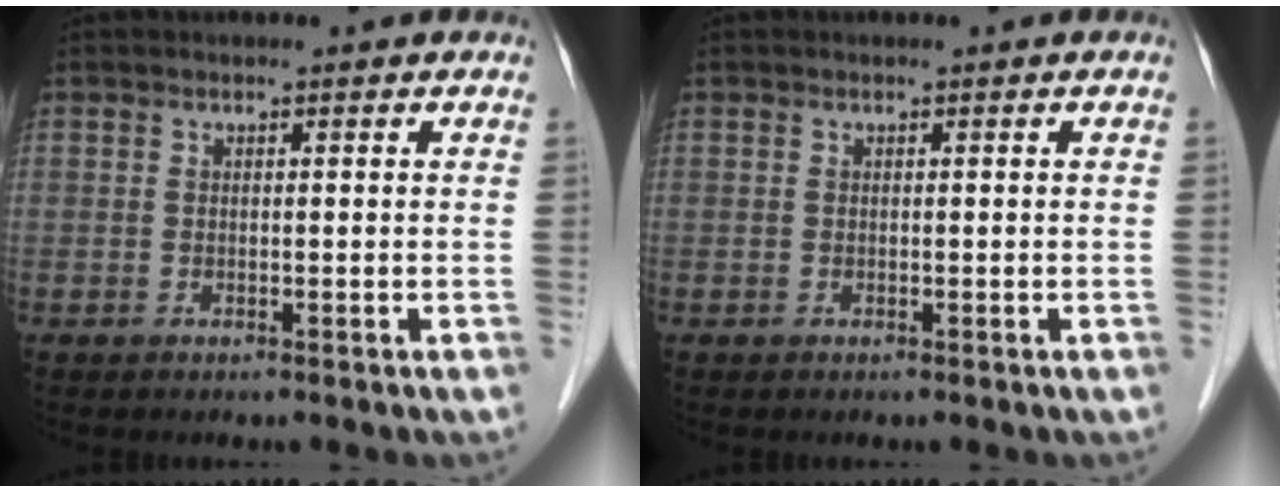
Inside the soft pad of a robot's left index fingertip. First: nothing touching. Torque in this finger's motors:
{"motor_torque": [0.01, -0.13, -0.05, 0.01]}